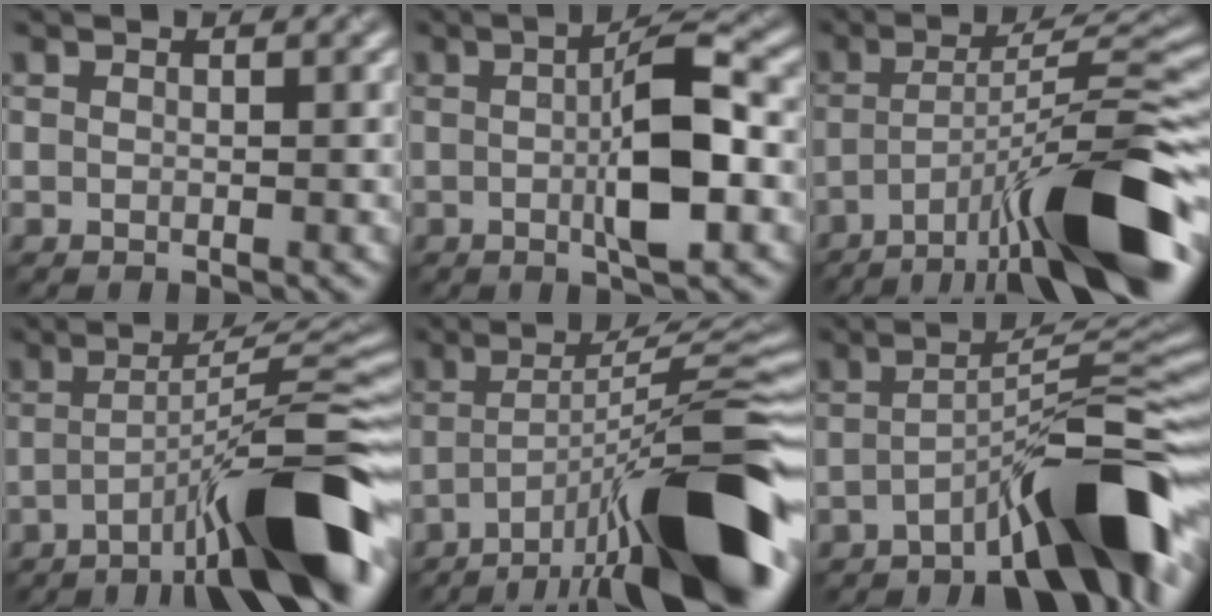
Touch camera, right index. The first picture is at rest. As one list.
[{"total": 5.7, "force": [-0.5, 0.9, 5.6], "torque": [-0.100, 0.012, 0.003]}, {"total": 13.2, "force": [-7.6, 2.2, 10.5], "torque": [-0.177, 0.017, -0.108]}, {"total": 11.8, "force": [-5.9, 1.5, 10.1], "torque": [-0.141, 0.023, -0.083]}, {"total": 15.4, "force": [-8.3, 3.3, 12.6], "torque": [-0.196, 0.022, -0.121]}, {"total": 10.6, "force": [-6.4, 1.7, 8.4], "torque": [-0.108, 0.028, -0.094]}]